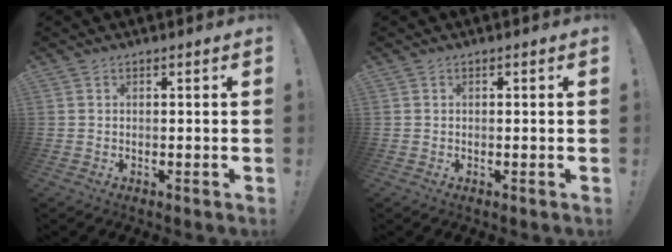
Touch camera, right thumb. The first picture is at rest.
{"total": 0.0}